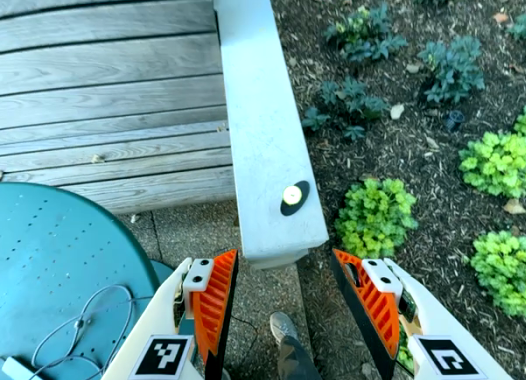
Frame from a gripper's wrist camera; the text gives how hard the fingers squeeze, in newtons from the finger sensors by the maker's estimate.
{"total": 0.0}